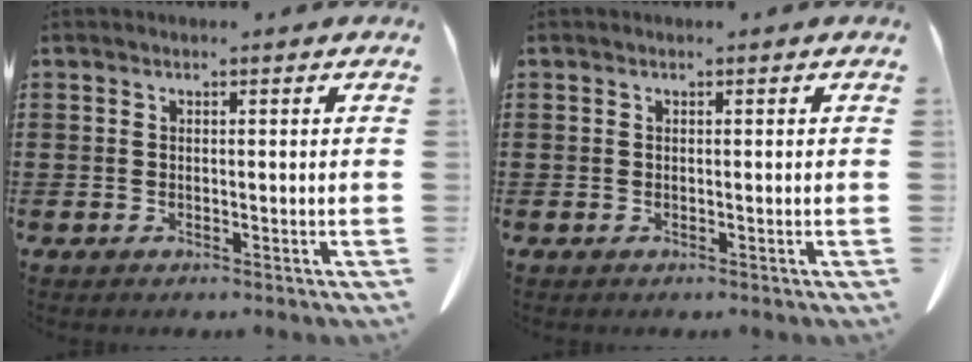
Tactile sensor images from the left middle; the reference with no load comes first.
{"total": 0.0}